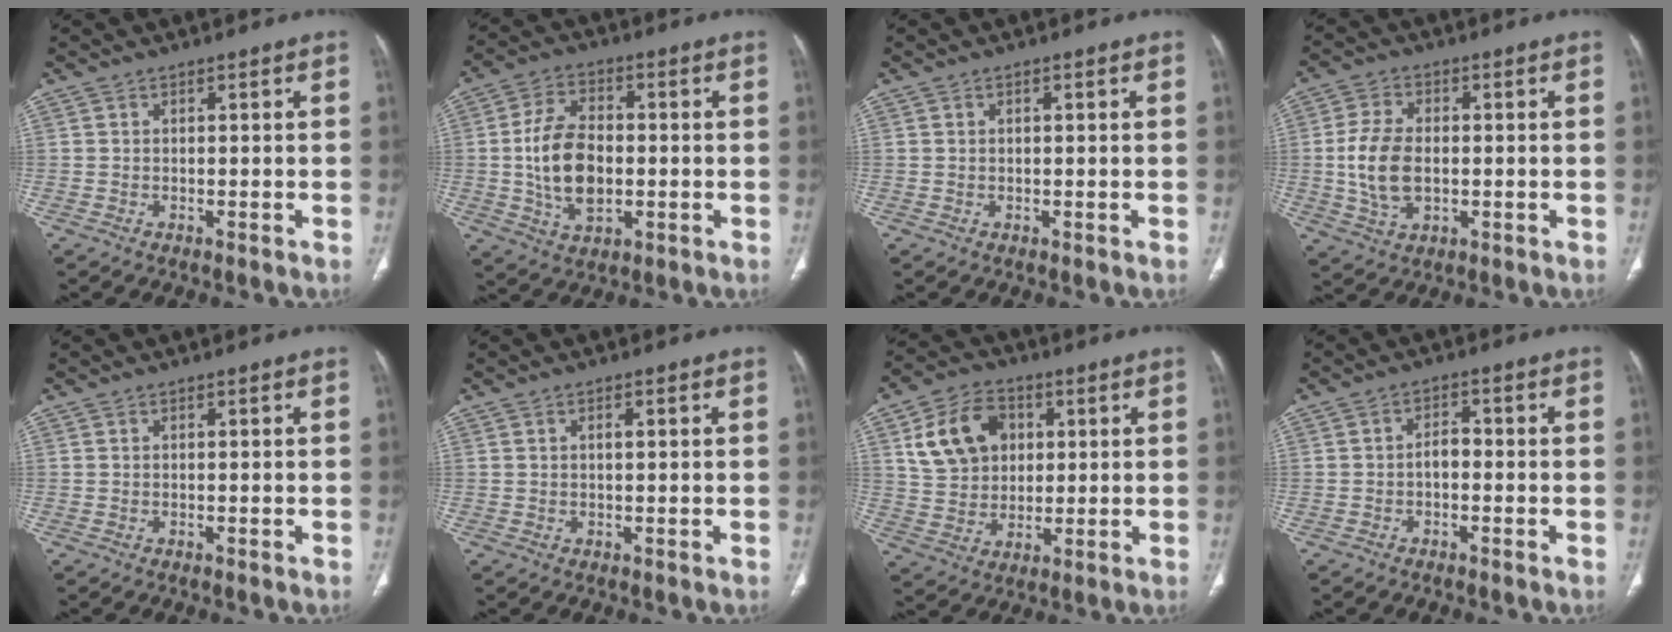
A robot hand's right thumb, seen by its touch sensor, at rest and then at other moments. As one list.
[{"total": 12.4, "force": [-0.7, 7.4, 9.9], "torque": [-0.174, 0.006, -0.011]}, {"total": 0.6, "force": [0.2, 0.1, 0.5], "torque": [-0.013, 0.005, 0.004]}, {"total": 9.7, "force": [-0.4, 6.0, 7.6], "torque": [-0.153, 0.003, -0.005]}, {"total": 0.0}, {"total": 1.5, "force": [0.5, 0.5, 1.3], "torque": [-0.022, 0.005, 0.007]}, {"total": 12.9, "force": [4.0, 9.8, 7.3], "torque": [-0.104, 0.004, 0.074]}, {"total": 2.7, "force": [-0.7, 1.6, 2.0], "torque": [-0.025, 0.015, -0.017]}]